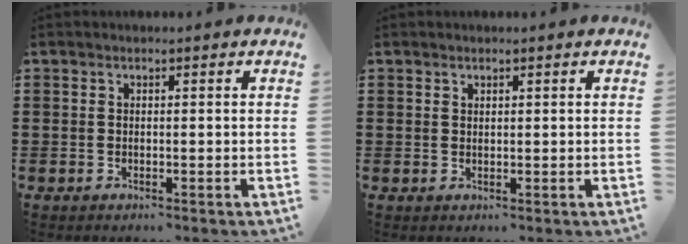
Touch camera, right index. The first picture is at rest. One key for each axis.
{"total": 0.7, "fx": 0.6, "fy": 0.4, "fz": 0.2, "tx": -0.004, "ty": 0.002, "tz": 0.011}